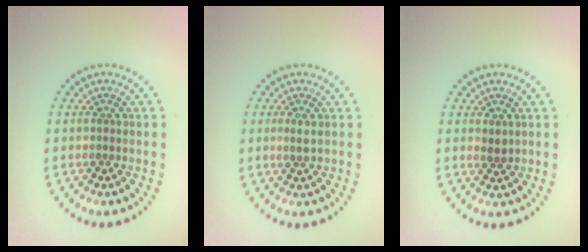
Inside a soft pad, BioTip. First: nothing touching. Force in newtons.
{"total": 1.0, "press": 0.9, "slide": 0.4}
{"total": 0.8, "press": 0.7, "slide": 0.3}